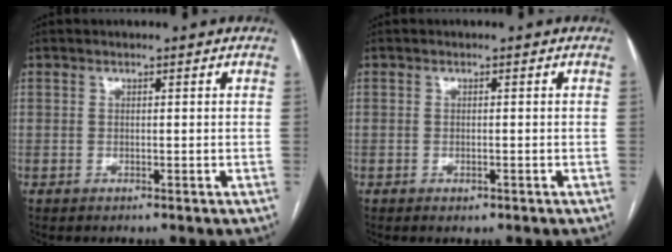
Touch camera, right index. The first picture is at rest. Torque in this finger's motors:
{"motor_torque": [0.30, -0.10, 0.11, 0.01]}